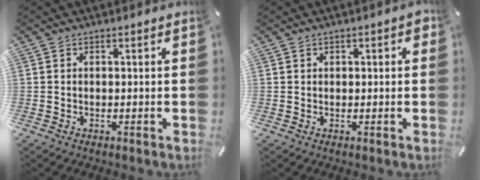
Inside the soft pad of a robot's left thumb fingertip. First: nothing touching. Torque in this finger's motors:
{"motor_torque": [-0.02, -0.34, -0.17, 0.18, -0.05]}